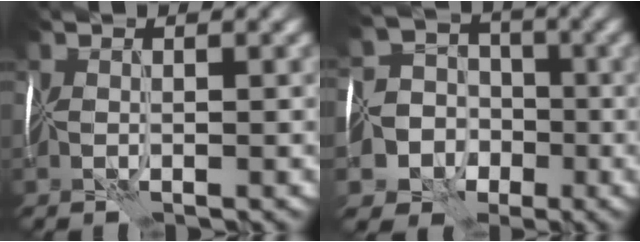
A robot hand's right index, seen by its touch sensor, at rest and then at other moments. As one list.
[{"total": 10.7, "force": [-3.8, 9.7, 2.5], "torque": [-0.045, -0.020, -0.092]}]